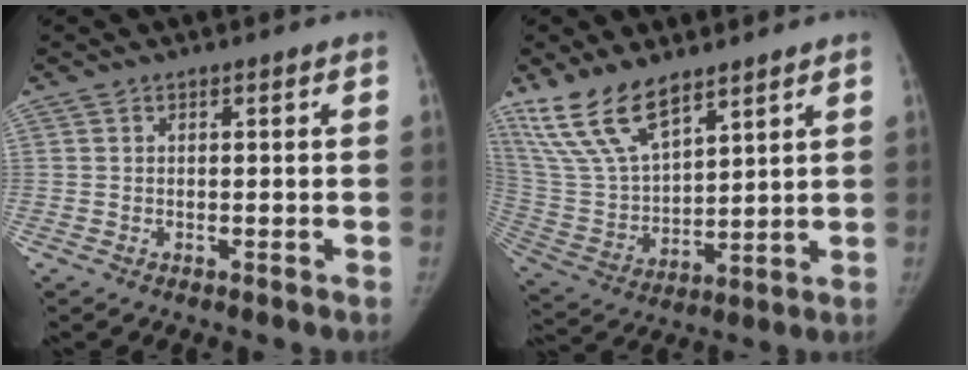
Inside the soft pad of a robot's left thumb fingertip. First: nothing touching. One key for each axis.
{"total": 14.5, "fx": 10.4, "fy": 5.9, "fz": 8.1, "tx": -0.139, "ty": -0.044, "tz": 0.222}